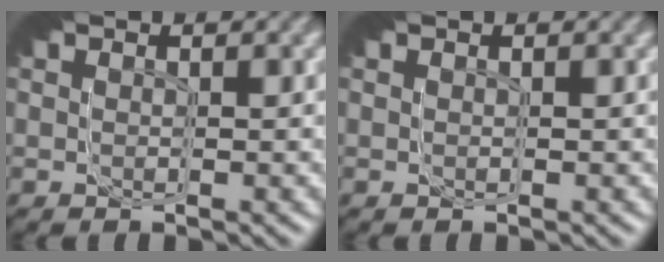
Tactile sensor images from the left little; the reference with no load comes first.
{"total": 0.0}